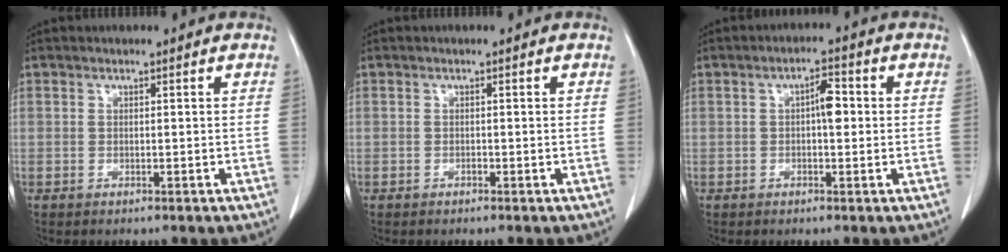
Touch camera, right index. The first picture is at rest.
{"total": 0.0}
{"total": 3.3, "force": [0.3, 1.1, 3.1], "torque": [-0.043, 0.012, 0.004]}